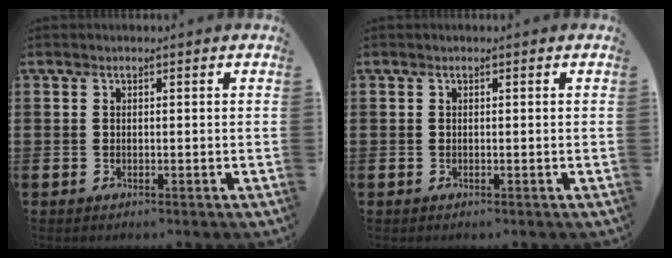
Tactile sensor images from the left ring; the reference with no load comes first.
{"total": 0.0}